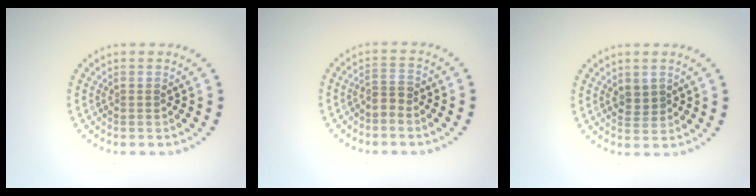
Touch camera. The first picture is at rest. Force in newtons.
{"total": 1.8, "press": 1.4, "slide": 1.2}
{"total": 1.1, "press": 1.0, "slide": 0.5}